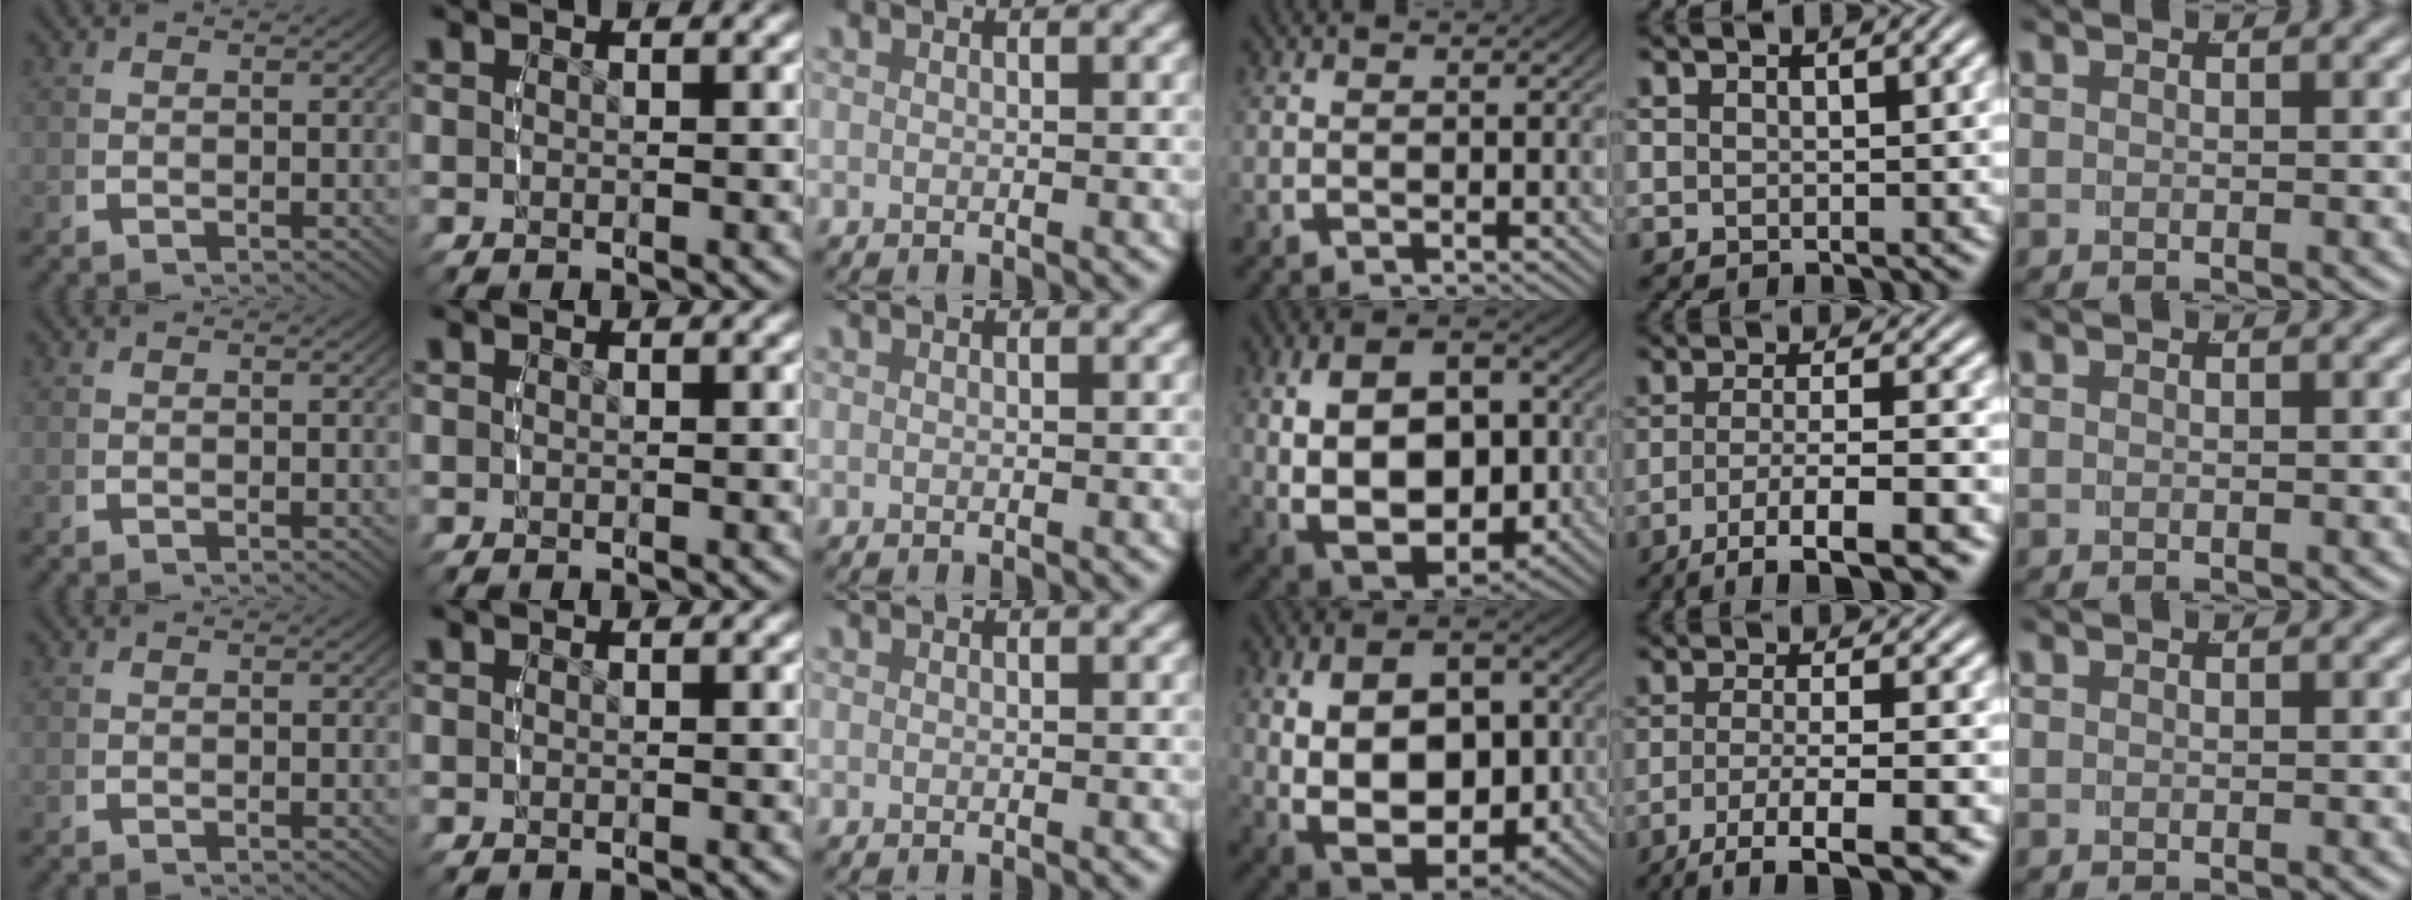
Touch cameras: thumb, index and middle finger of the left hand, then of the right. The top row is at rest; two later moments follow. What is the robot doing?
{"motion": "lift_and_place", "object": "bandage"}